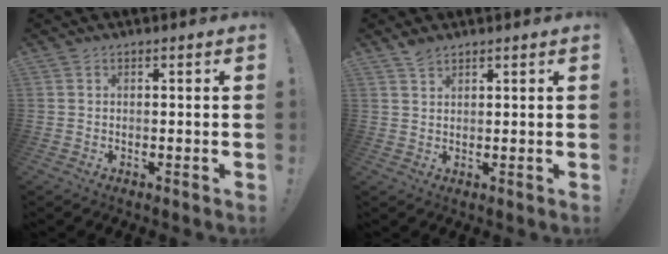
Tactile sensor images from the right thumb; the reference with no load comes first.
{"total": 2.5, "force": [2.1, 0.9, 1.1], "torque": [-0.018, -0.007, 0.039]}